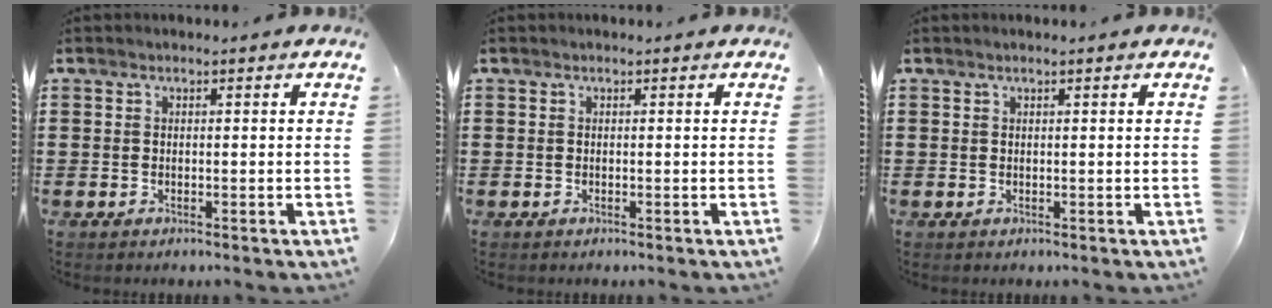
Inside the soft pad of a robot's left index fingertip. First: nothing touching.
{"total": 0.0}
{"total": 0.6, "force": [0.4, 0.0, 0.5], "torque": [-0.008, -0.001, 0.008]}